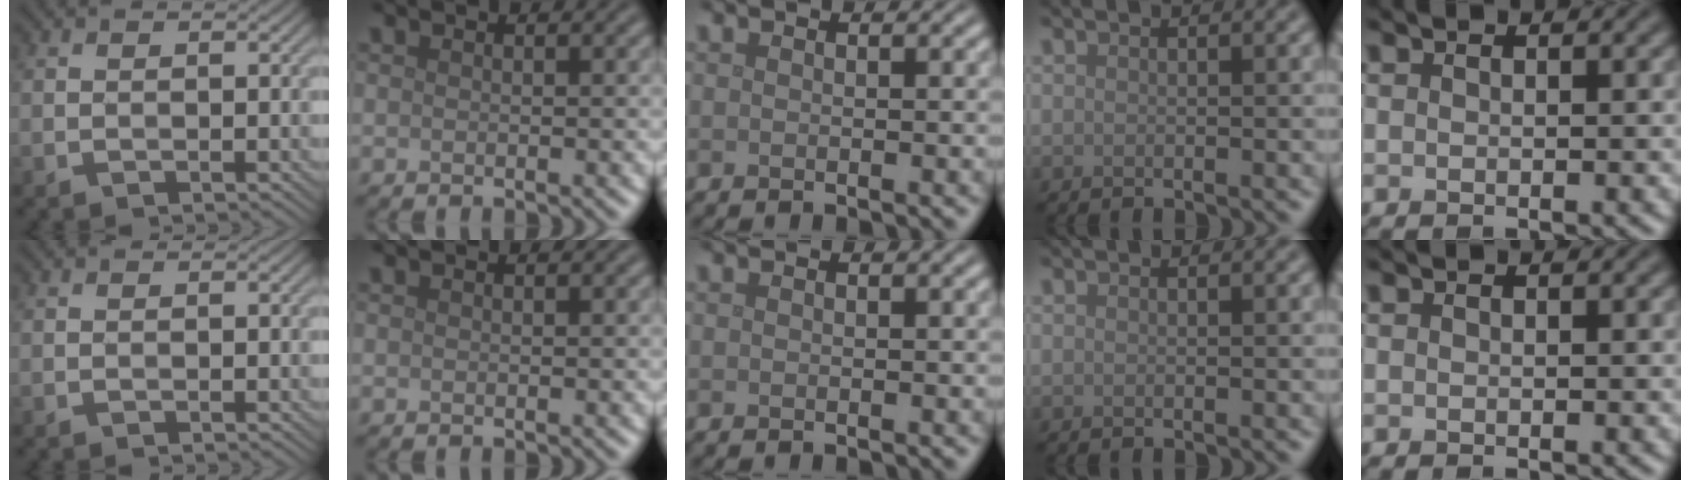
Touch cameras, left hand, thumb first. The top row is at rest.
{}